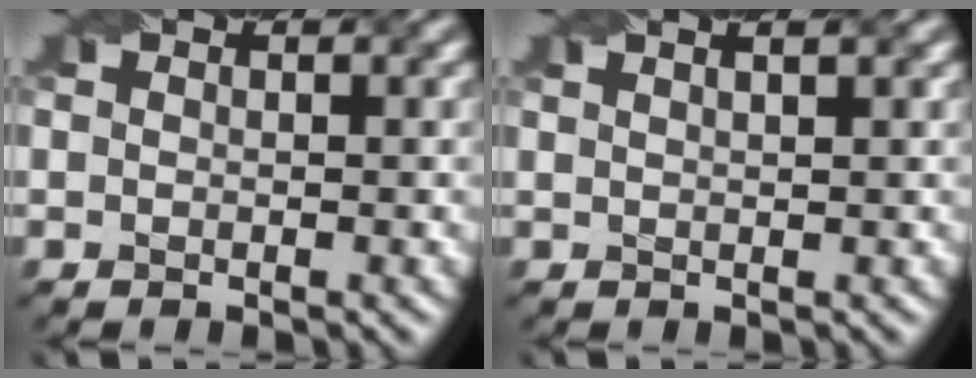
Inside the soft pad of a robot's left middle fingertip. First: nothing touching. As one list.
[{"total": 4.6, "force": [2.6, 2.3, 3.0], "torque": [-0.008, 0.040, -0.003]}]